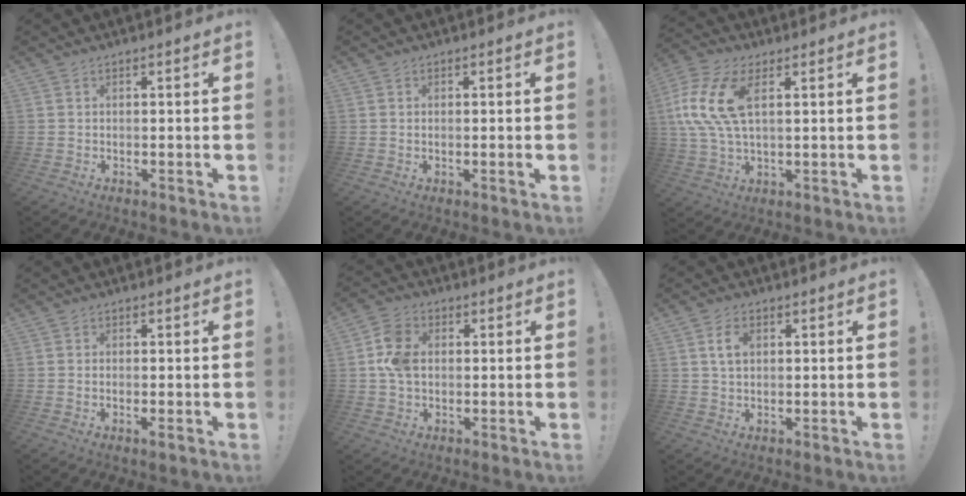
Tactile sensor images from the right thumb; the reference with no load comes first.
{"total": 1.2, "force": [-0.2, 0.0, 1.2], "torque": [-0.028, 0.003, -0.002]}
{"total": 15.1, "force": [4.2, 8.1, 12.0], "torque": [-0.259, -0.006, 0.078]}
{"total": 1.5, "force": [-0.4, 0.2, 1.4], "torque": [-0.024, 0.000, -0.006]}
{"total": 9.2, "force": [0.8, 6.8, 6.1], "torque": [-0.118, 0.014, 0.017]}
{"total": 5.0, "force": [1.5, 2.9, 3.8], "torque": [-0.062, 0.002, 0.025]}